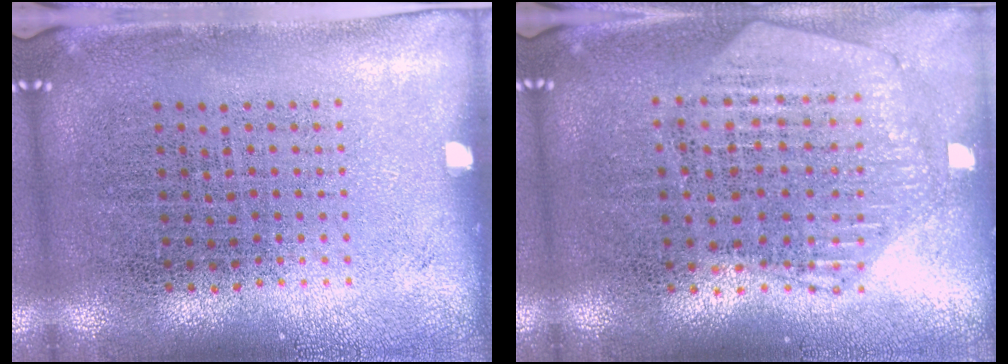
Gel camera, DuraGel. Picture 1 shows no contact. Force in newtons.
{"total": 1.1, "press": 1.1, "slide": 0.3}